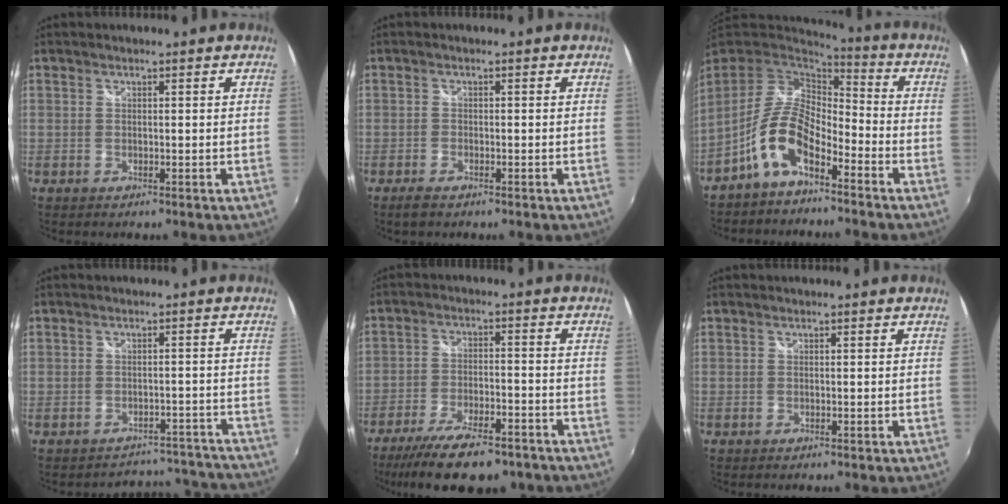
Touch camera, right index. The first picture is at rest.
{"total": 2.4, "force": [-1.8, 0.9, 1.3], "torque": [-0.031, -0.006, -0.034]}
{"total": 10.9, "force": [-6.1, 4.9, 7.6], "torque": [-0.157, 0.012, -0.118]}
{"total": 10.4, "force": [-9.6, 4.0, -0.4], "torque": [0.017, 0.054, -0.109]}
{"total": 15.9, "force": [-12.3, 4.8, 8.8], "torque": [-0.183, -0.033, -0.191]}
{"total": 0.0}